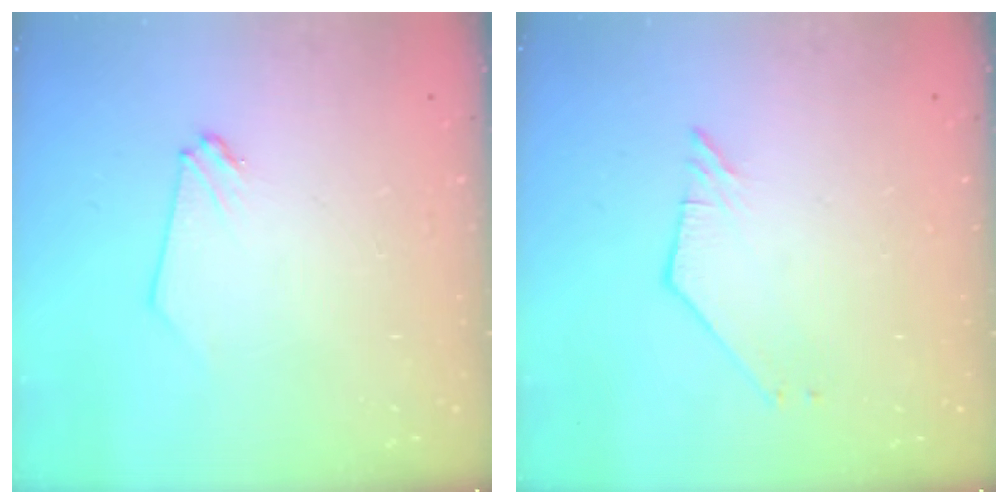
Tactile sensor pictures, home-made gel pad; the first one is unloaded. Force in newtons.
{"total": 2.5, "press": 2.5, "slide": 0.1}